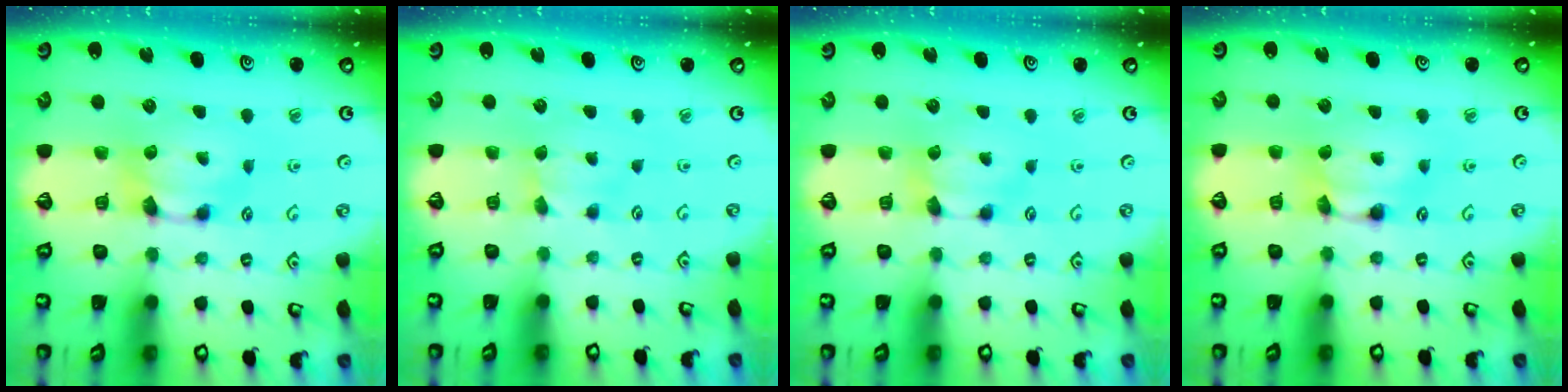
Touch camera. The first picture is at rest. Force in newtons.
{"total": 1.1, "press": 1.0, "slide": 0.6}
{"total": 0.7, "press": 0.6, "slide": 0.5}
{"total": 1.6, "press": 1.6, "slide": 0.1}